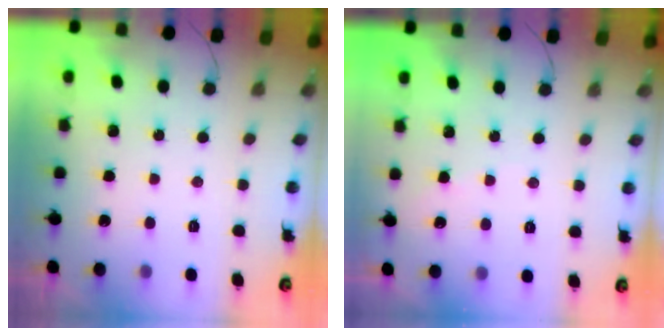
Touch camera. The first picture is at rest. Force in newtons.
{"total": 2.5, "press": 2.5, "slide": 0.4}